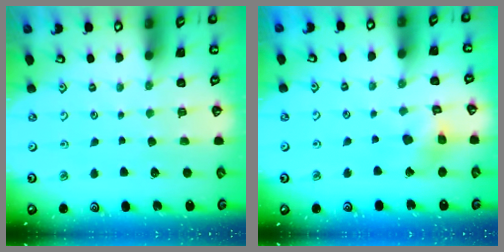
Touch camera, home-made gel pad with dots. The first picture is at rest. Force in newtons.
{"total": 10.8, "press": 10.7, "slide": 1.6}